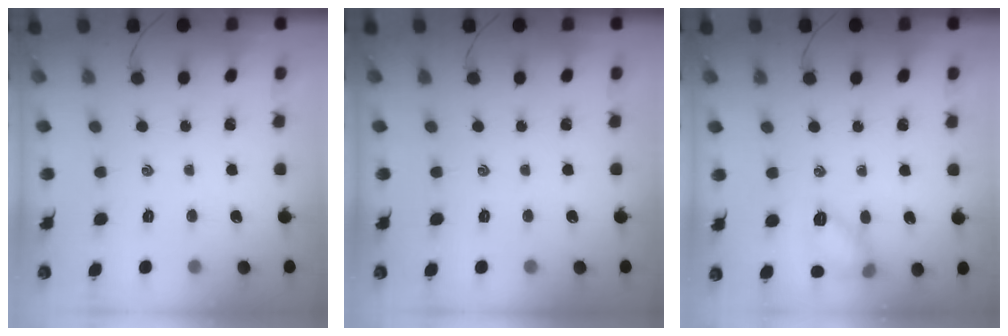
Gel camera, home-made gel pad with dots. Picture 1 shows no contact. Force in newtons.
{"total": 0.0}
{"total": 9.4, "press": 9.4, "slide": 0.7}